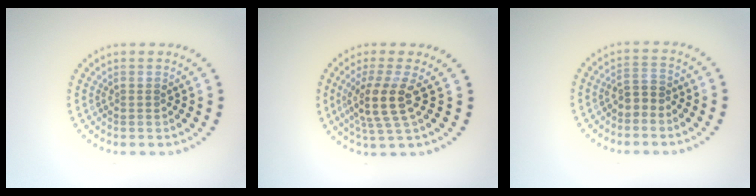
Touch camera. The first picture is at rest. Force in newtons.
{"total": 3.7, "press": 2.8, "slide": 2.4}
{"total": 1.9, "press": 1.6, "slide": 0.9}